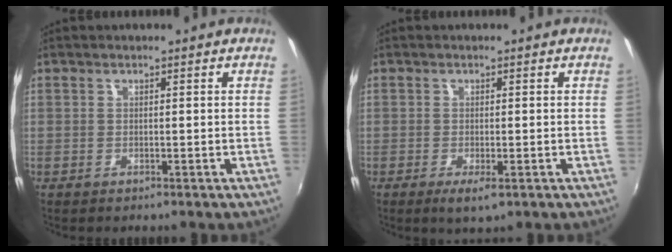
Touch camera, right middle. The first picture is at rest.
{"total": 2.8, "force": [-1.4, 0.7, 2.4], "torque": [-0.048, -0.012, -0.021]}